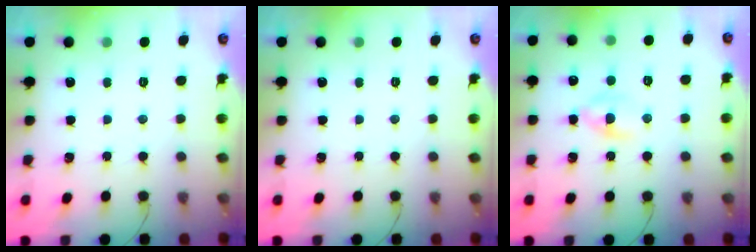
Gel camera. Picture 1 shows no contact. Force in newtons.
{"total": 0.0}
{"total": 2.6, "press": 2.3, "slide": 1.3}